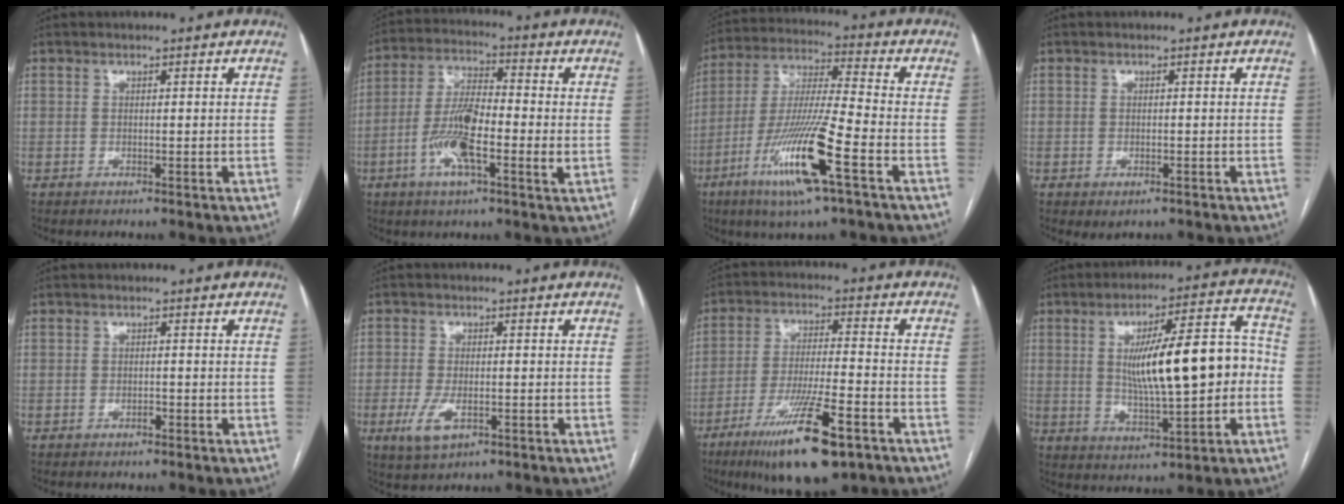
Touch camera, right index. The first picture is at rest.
{"total": 11.0, "force": [-2.4, 2.4, 10.5], "torque": [-0.208, 0.004, -0.050]}
{"total": 15.6, "force": [-7.0, 0.3, 14.0], "torque": [-0.284, -0.019, -0.130]}
{"total": 1.7, "force": [-0.9, 0.8, 1.2], "torque": [-0.015, -0.002, -0.004]}
{"total": 0.8, "force": [-0.5, 0.4, 0.5], "torque": [-0.008, 0.002, -0.007]}
{"total": 5.1, "force": [-2.0, 2.4, 4.1], "torque": [-0.088, -0.007, -0.030]}
{"total": 14.9, "force": [-8.6, 2.1, 12.0], "torque": [-0.217, -0.031, -0.145]}
{"total": 15.6, "force": [0.1, 3.5, 15.2], "torque": [-0.240, 0.029, 0.007]}